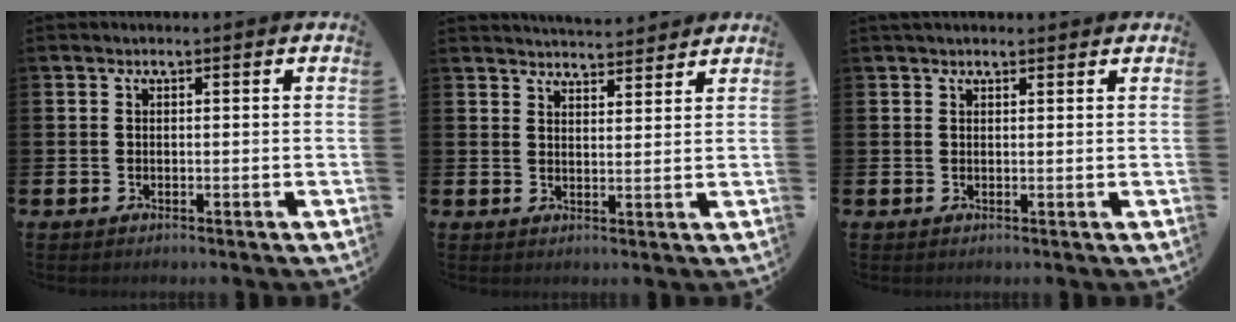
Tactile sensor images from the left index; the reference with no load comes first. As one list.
[{"total": 4.2, "force": [4.2, 0.3, 0.0], "torque": [-0.004, -0.024, 0.076]}, {"total": 1.3, "force": [1.2, 0.4, 0.3], "torque": [0.004, 0.001, 0.018]}]